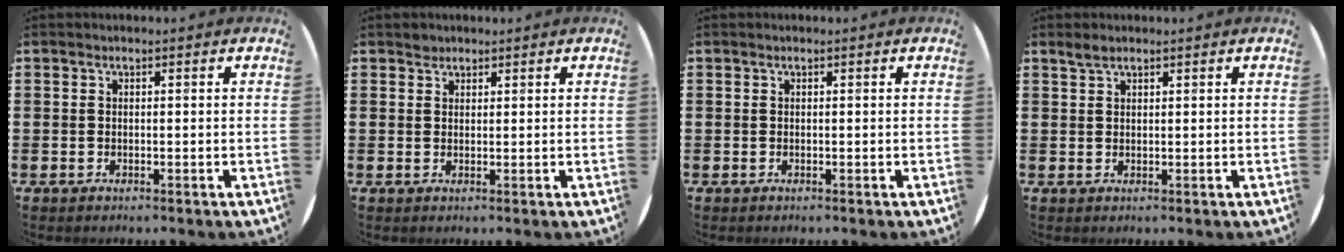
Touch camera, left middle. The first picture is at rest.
{"total": 1.1, "force": [1.0, 0.5, -0.1], "torque": [0.009, -0.001, 0.019]}
{"total": 0.0}
{"total": 1.4, "force": [1.3, 0.3, 0.6], "torque": [-0.013, 0.004, 0.023]}